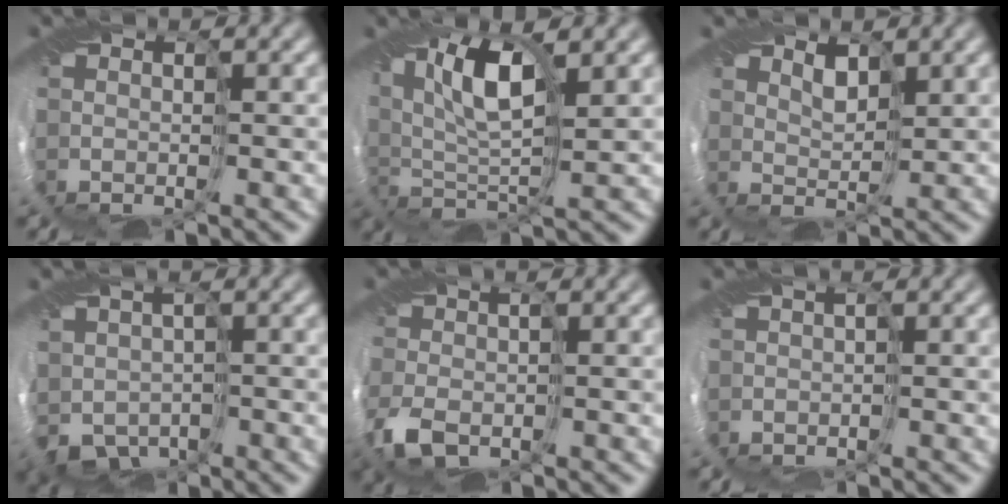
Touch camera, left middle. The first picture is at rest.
{"total": 7.9, "force": [3.0, 3.5, 6.4], "torque": [-0.136, 0.010, 0.051]}
{"total": 1.4, "force": [1.0, 0.8, 0.5], "torque": [-0.008, -0.002, 0.018]}
{"total": 3.6, "force": [-0.6, 3.1, 1.6], "torque": [-0.027, -0.003, 0.000]}
{"total": 4.1, "force": [-2.0, 2.5, 2.6], "torque": [-0.066, -0.006, -0.045]}
{"total": 1.1, "force": [0.1, 0.9, 0.7], "torque": [-0.005, 0.006, 0.008]}